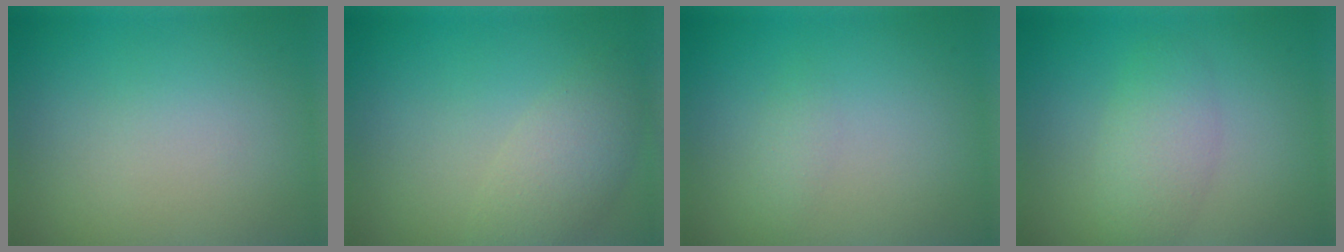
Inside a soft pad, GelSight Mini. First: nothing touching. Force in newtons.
{"total": 3.7, "press": 3.7, "slide": 0.3}
{"total": 2.1, "press": 2.1, "slide": 0.2}
{"total": 3.0, "press": 3.0, "slide": 0.2}